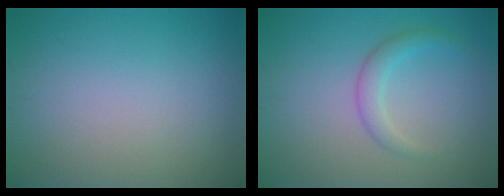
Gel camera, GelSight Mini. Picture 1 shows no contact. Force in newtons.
{"total": 1.5, "press": 1.5, "slide": 0.1}